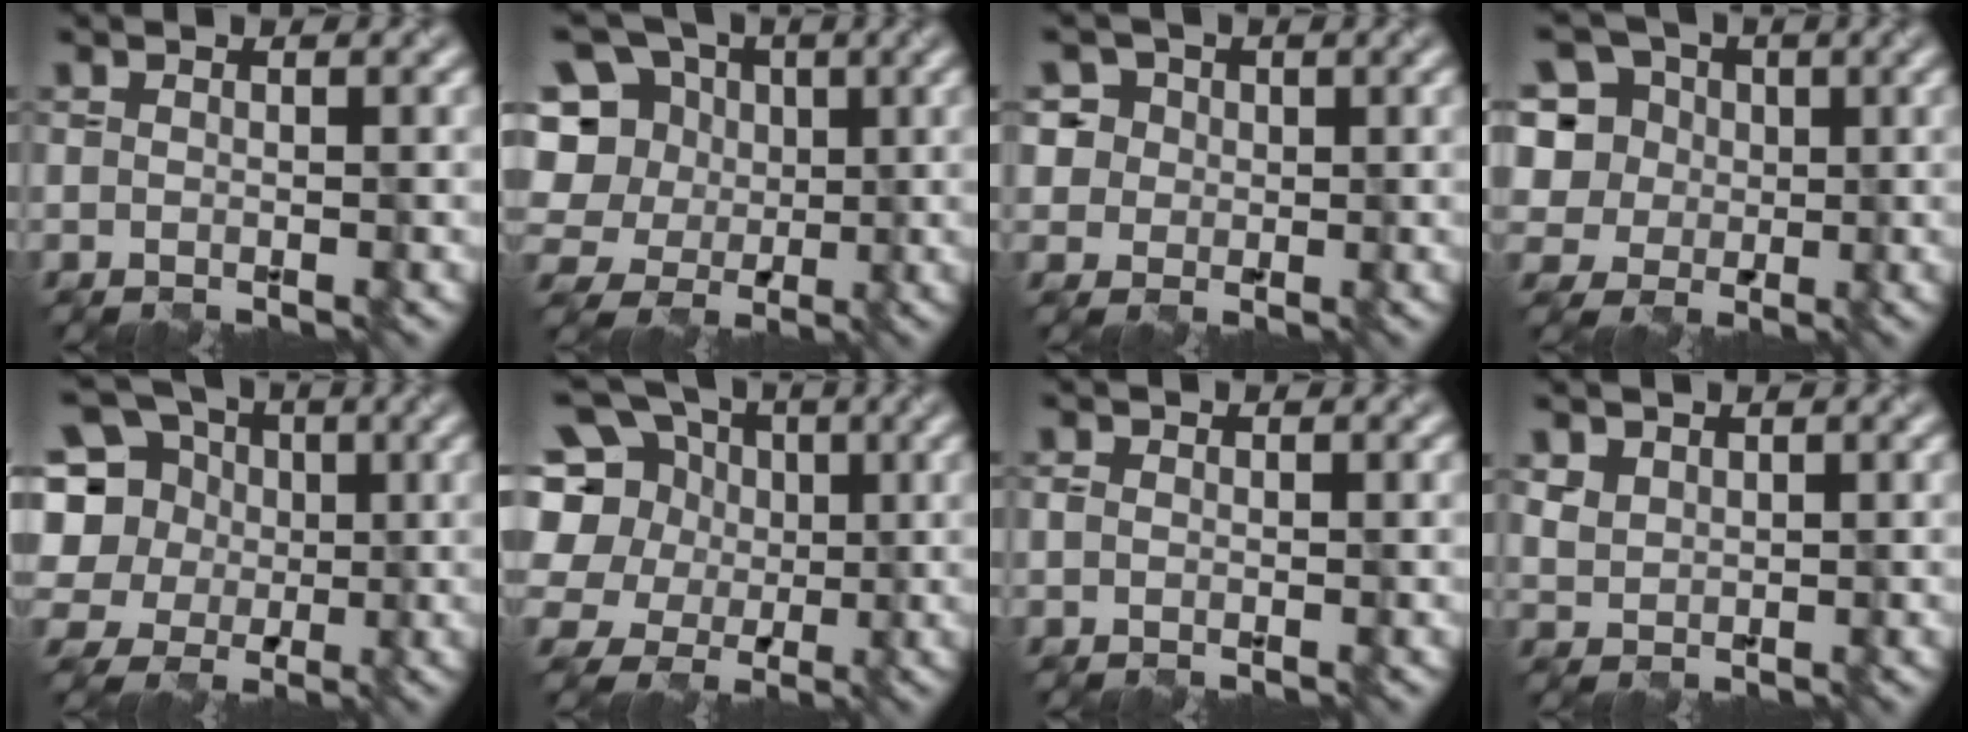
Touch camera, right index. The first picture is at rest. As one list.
[{"total": 9.8, "force": [2.2, 8.3, 4.7], "torque": [-0.119, 0.037, 0.004]}, {"total": 5.9, "force": [2.4, 4.9, 2.0], "torque": [-0.033, 0.020, 0.024]}, {"total": 10.4, "force": [3.3, 8.9, 4.1], "torque": [-0.108, 0.037, 0.044]}, {"total": 11.3, "force": [3.0, 9.6, 5.2], "torque": [-0.140, 0.033, 0.024]}, {"total": 12.6, "force": [3.7, 10.3, 6.3], "torque": [-0.160, 0.035, 0.034]}, {"total": 0.7, "force": [-0.1, 0.6, 0.3], "torque": [-0.005, -0.001, -0.003]}, {"total": 1.6, "force": [1.1, 1.1, 0.4], "torque": [-0.011, -0.001, 0.027]}]